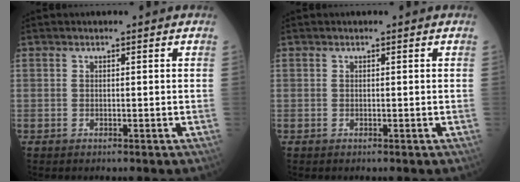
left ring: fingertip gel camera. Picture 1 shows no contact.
{"total": 0.0}